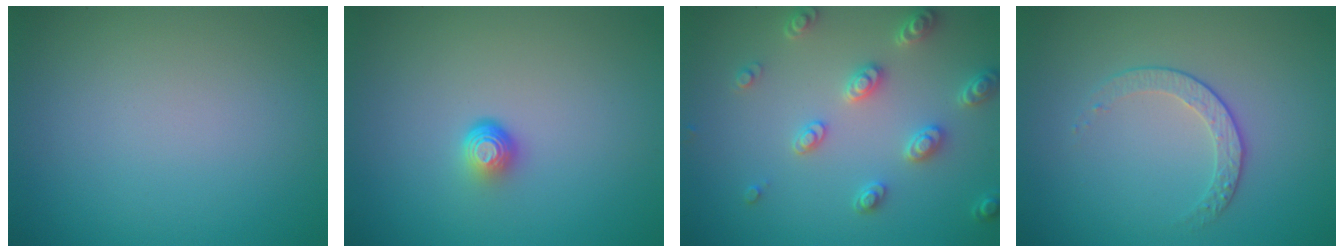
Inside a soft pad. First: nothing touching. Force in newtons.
{"total": 1.8, "press": 1.1, "slide": 1.4}
{"total": 3.6, "press": 3.2, "slide": 1.6}
{"total": 1.8, "press": 1.3, "slide": 1.3}